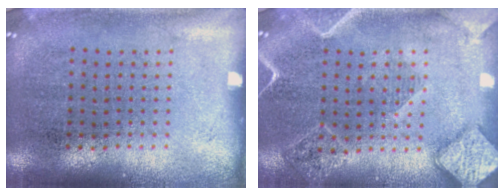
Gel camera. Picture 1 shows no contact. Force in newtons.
{"total": 2.4, "press": 2.2, "slide": 0.9}